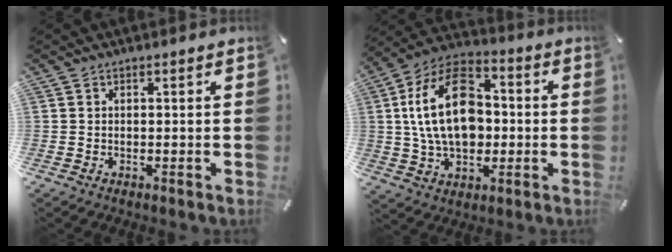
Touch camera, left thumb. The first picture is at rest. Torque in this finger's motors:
{"motor_torque": [0.93, 2.44, 2.00, -0.77, 0.77]}